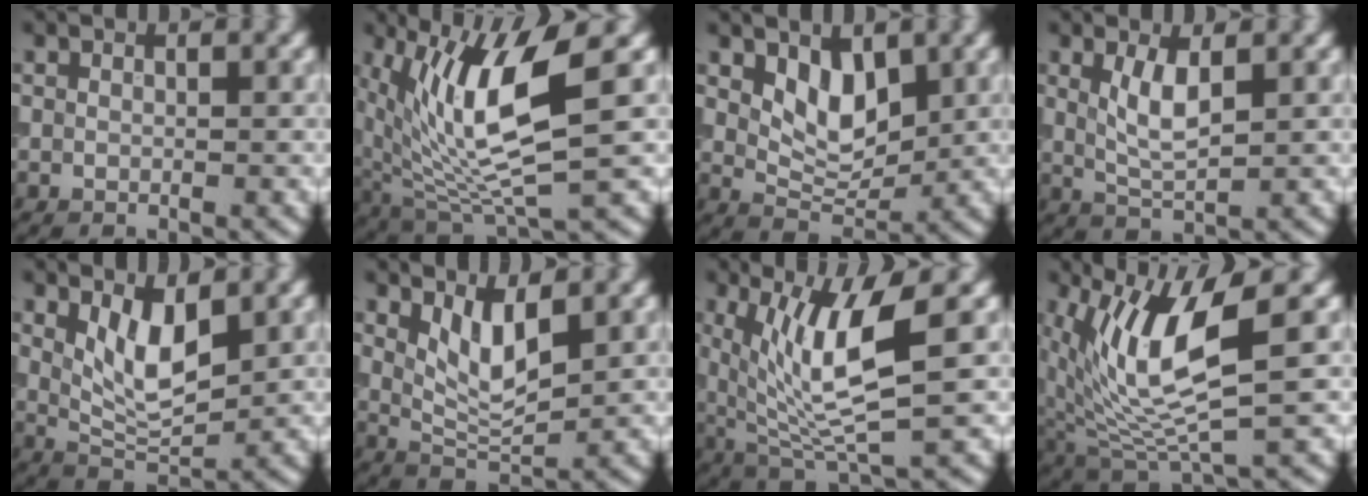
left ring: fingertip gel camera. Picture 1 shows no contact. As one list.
[{"total": 9.6, "force": [2.4, 2.8, 8.9], "torque": [-0.178, -0.012, 0.049]}, {"total": 3.9, "force": [1.5, 2.1, 2.9], "torque": [-0.051, -0.008, 0.030]}, {"total": 3.3, "force": [1.0, 1.0, 3.0], "torque": [-0.063, -0.005, 0.021]}, {"total": 4.8, "force": [1.6, 1.9, 4.1], "torque": [-0.081, -0.010, 0.035]}, {"total": 4.1, "force": [1.7, 1.4, 3.5], "torque": [-0.074, -0.010, 0.036]}, {"total": 7.9, "force": [1.9, 1.9, 7.4], "torque": [-0.146, -0.011, 0.042]}, {"total": 8.3, "force": [2.3, 2.5, 7.6], "torque": [-0.164, -0.011, 0.048]}]